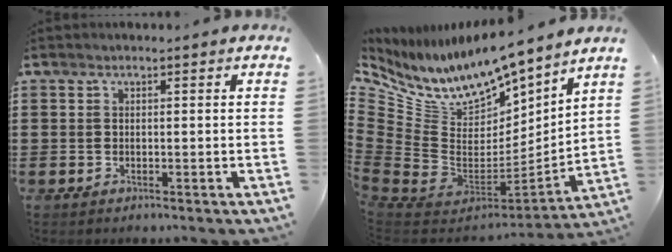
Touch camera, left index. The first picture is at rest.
{"total": 10.4, "force": [8.6, 4.5, 3.5], "torque": [-0.130, -0.083, 0.152]}